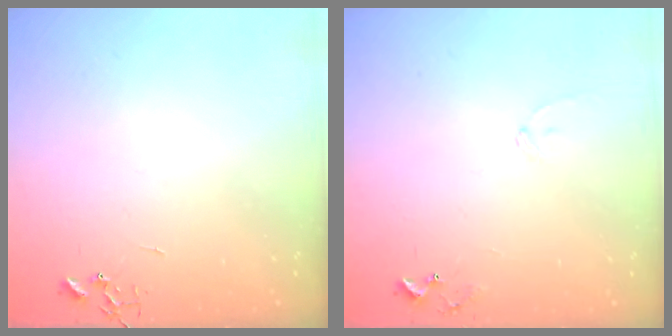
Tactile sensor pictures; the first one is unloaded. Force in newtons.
{"total": 7.8, "press": 7.7, "slide": 0.5}